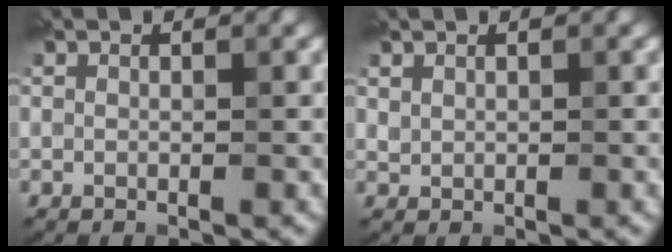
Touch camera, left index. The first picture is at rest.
{"total": 0.6, "force": [0.5, 0.4, 0.2], "torque": [-0.007, -0.001, 0.014]}